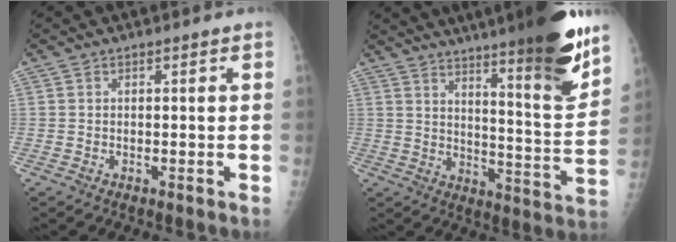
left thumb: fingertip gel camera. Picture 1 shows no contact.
{"total": 21.1, "force": [15.0, 2.1, 14.7], "torque": [-0.187, -0.082, 0.219]}